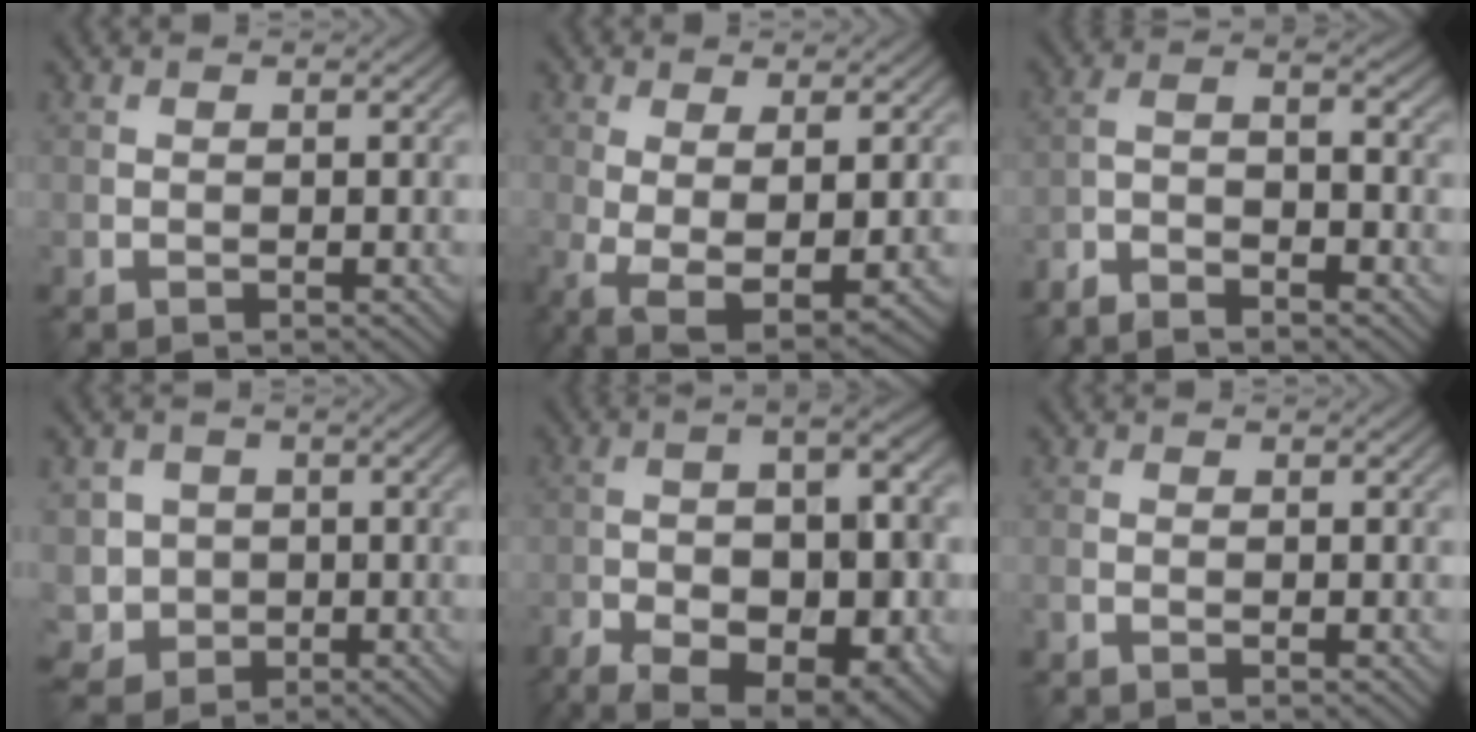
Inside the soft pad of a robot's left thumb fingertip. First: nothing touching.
{"total": 6.0, "force": [-0.9, 2.2, 5.5], "torque": [-0.123, -0.019, -0.007]}
{"total": 5.2, "force": [-4.0, 0.8, 3.3], "torque": [-0.065, -0.002, -0.081]}
{"total": 4.7, "force": [-0.1, 4.6, 1.2], "torque": [-0.040, -0.013, -0.011]}
{"total": 16.6, "force": [-7.9, 6.4, 13.1], "torque": [-0.216, -0.019, -0.110]}
{"total": 1.0, "force": [-0.5, 0.1, 0.8], "torque": [-0.018, 0.001, -0.013]}